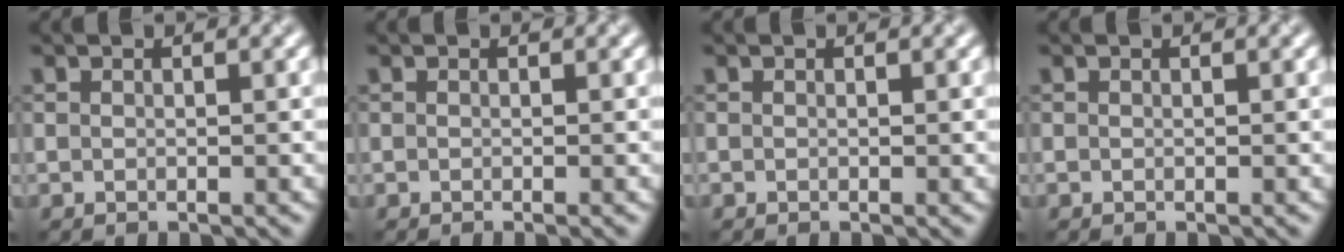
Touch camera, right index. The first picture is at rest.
{"total": 0.6, "force": [-0.3, 0.2, 0.5], "torque": [-0.003, -0.005, -0.006]}
{"total": 0.0}
{"total": 0.0}